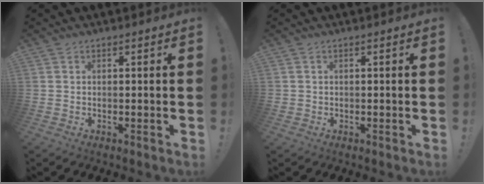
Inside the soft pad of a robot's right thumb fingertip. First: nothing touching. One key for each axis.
{"total": 0.8, "fx": -0.1, "fy": 0.8, "fz": 0.1, "tx": -0.009, "ty": 0.005, "tz": 0.000}